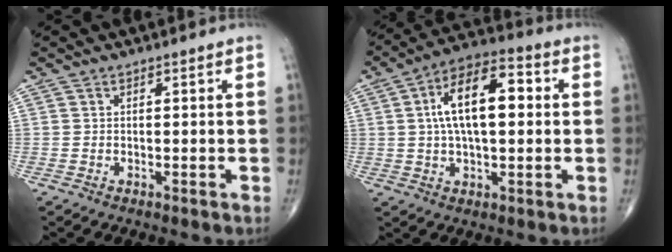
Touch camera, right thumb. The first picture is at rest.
{"total": 14.7, "force": [2.1, 6.9, 12.8], "torque": [-0.213, 0.024, 0.028]}